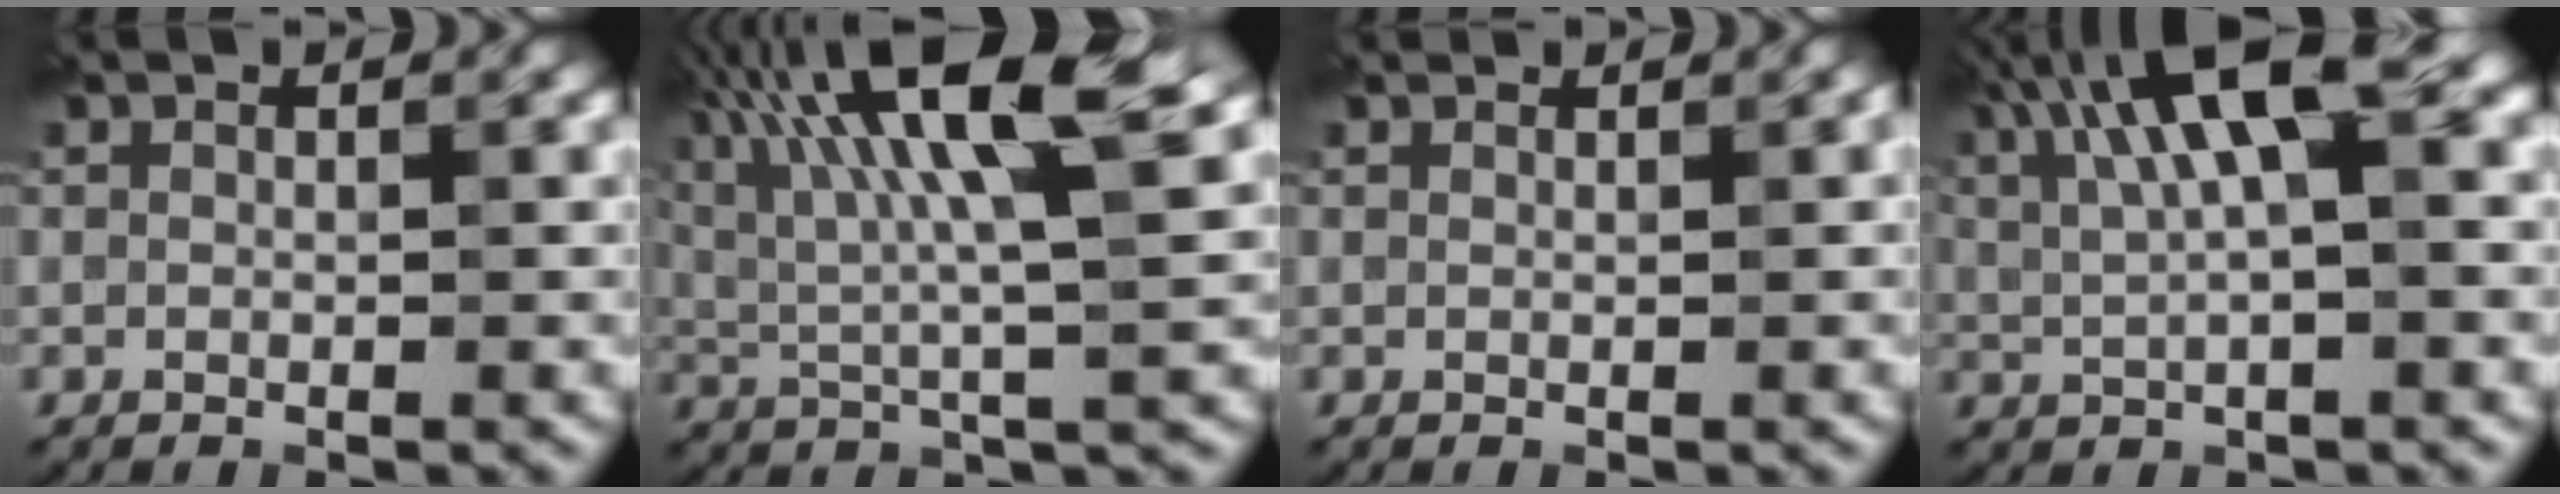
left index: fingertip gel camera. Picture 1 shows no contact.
{"total": 12.3, "force": [4.6, 3.0, 11.0], "torque": [-0.195, 0.021, 0.075]}
{"total": 1.2, "force": [1.2, 0.1, 0.3], "torque": [-0.009, -0.001, 0.014]}
{"total": 9.1, "force": [3.1, 2.5, 8.1], "torque": [-0.152, 0.021, 0.053]}